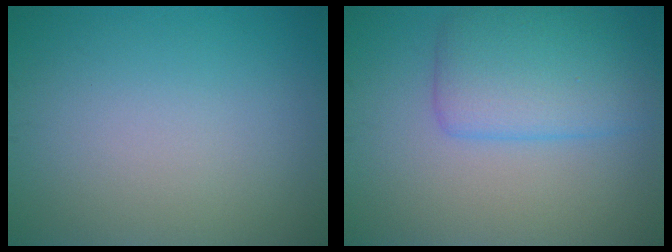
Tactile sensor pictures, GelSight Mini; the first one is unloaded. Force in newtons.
{"total": 5.2, "press": 5.2, "slide": 0.3}